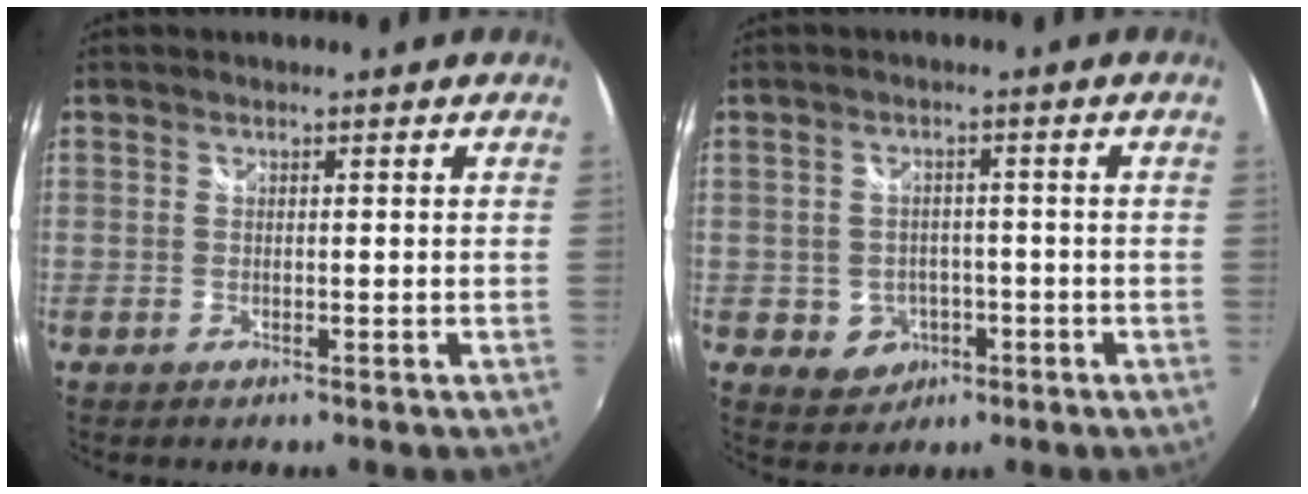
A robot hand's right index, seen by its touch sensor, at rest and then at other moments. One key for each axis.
{"total": 5.4, "fx": -1.8, "fy": 4.9, "fz": 1.4, "tx": -0.041, "ty": 0.010, "tz": -0.011}